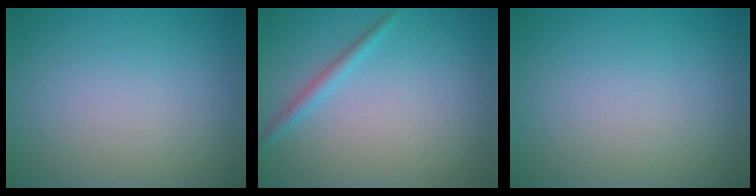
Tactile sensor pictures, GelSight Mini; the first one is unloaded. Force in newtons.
{"total": 1.4, "press": 1.4, "slide": 0.1}
{"total": 0.0}